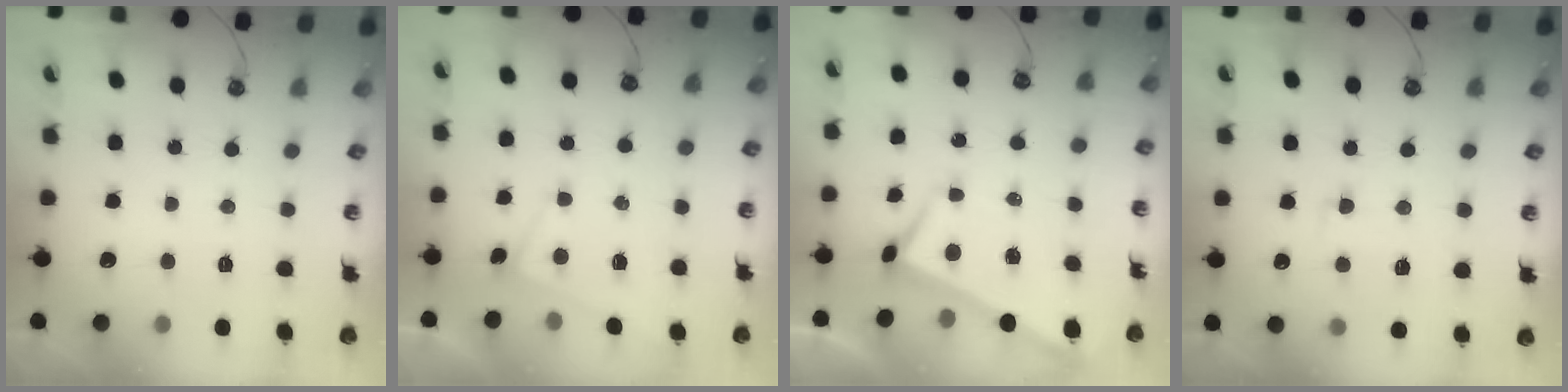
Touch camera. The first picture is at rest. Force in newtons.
{"total": 0.6, "press": 0.6, "slide": 0.2}
{"total": 2.7, "press": 2.6, "slide": 0.3}
{"total": 1.6, "press": 1.1, "slide": 1.1}